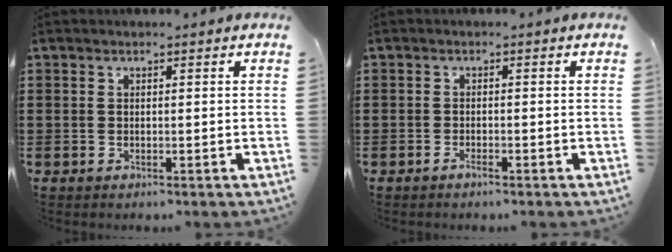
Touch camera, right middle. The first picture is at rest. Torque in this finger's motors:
{"motor_torque": [0.72, 0.77, -0.02, -0.01]}